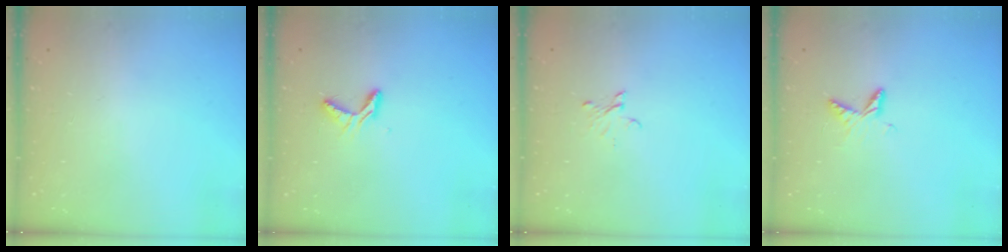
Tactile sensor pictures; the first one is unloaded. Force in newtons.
{"total": 5.2, "press": 5.2, "slide": 0.4}
{"total": 3.0, "press": 3.0, "slide": 0.3}
{"total": 6.2, "press": 6.2, "slide": 0.6}